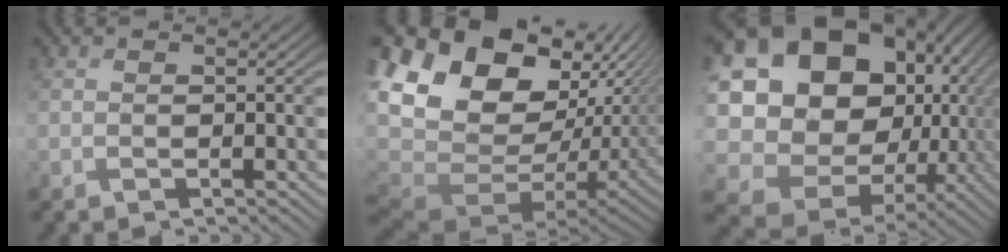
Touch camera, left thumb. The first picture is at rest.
{"total": 18.3, "force": [4.1, 13.6, 11.5], "torque": [-0.272, 0.001, 0.120]}
{"total": 20.9, "force": [1.3, 17.6, 11.2], "torque": [-0.259, -0.025, 0.048]}